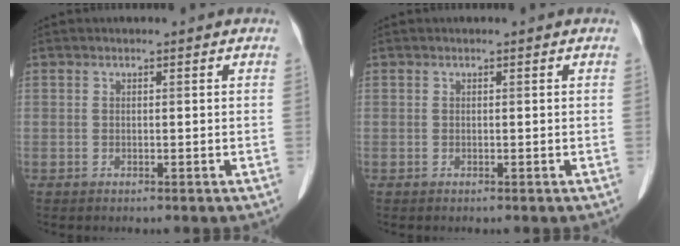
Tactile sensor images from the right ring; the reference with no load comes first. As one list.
[{"total": 0.0}]